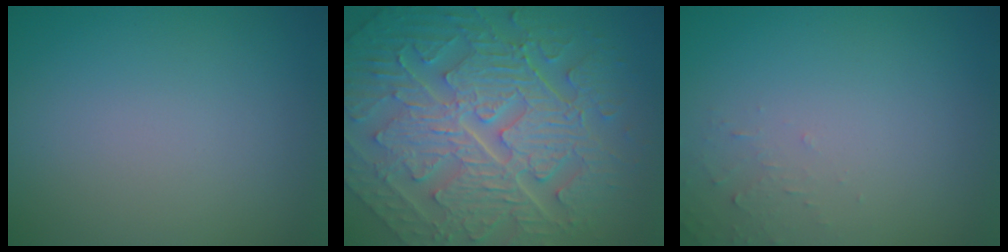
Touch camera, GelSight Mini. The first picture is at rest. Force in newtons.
{"total": 11.5, "press": 7.9, "slide": 8.4}
{"total": 0.9, "press": 0.9, "slide": 0.1}